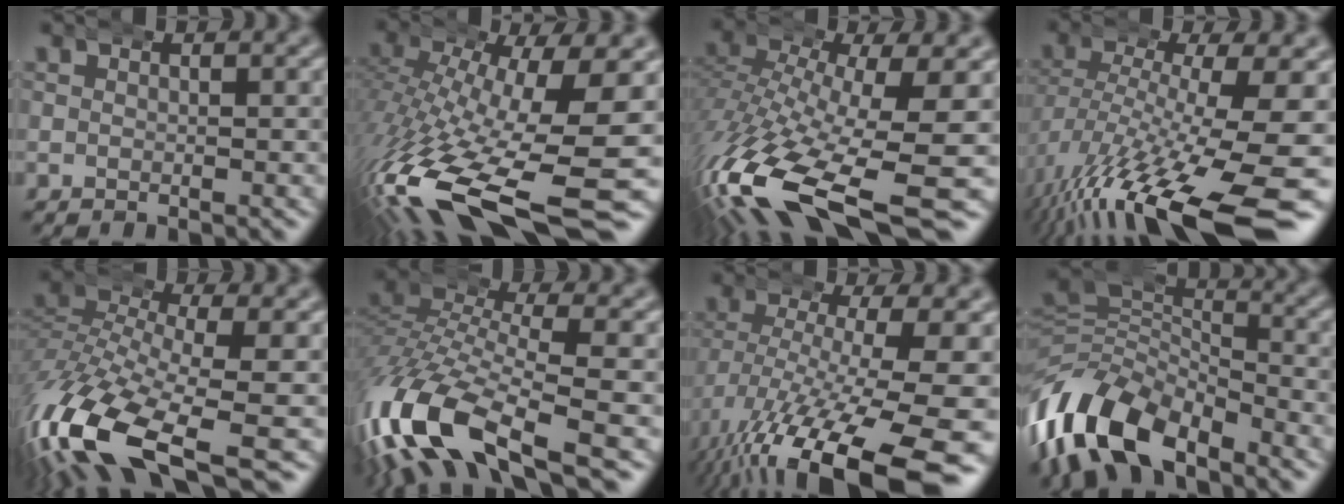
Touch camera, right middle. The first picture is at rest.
{"total": 13.5, "force": [-5.8, 5.3, 11.0], "torque": [-0.217, -0.055, -0.062]}
{"total": 12.2, "force": [-6.0, 5.1, 9.3], "torque": [-0.211, -0.061, -0.065]}
{"total": 11.5, "force": [-6.1, 3.8, 9.0], "torque": [-0.162, -0.039, -0.072]}
{"total": 10.1, "force": [-5.1, 4.9, 7.2], "torque": [-0.179, -0.049, -0.065]}
{"total": 10.3, "force": [-3.9, 5.3, 8.0], "torque": [-0.201, -0.037, -0.048]}
{"total": 12.5, "force": [-6.4, 4.7, 9.7], "torque": [-0.169, -0.048, -0.067]}
{"total": 11.7, "force": [-4.7, 8.7, 6.2], "torque": [-0.152, -0.037, -0.073]}